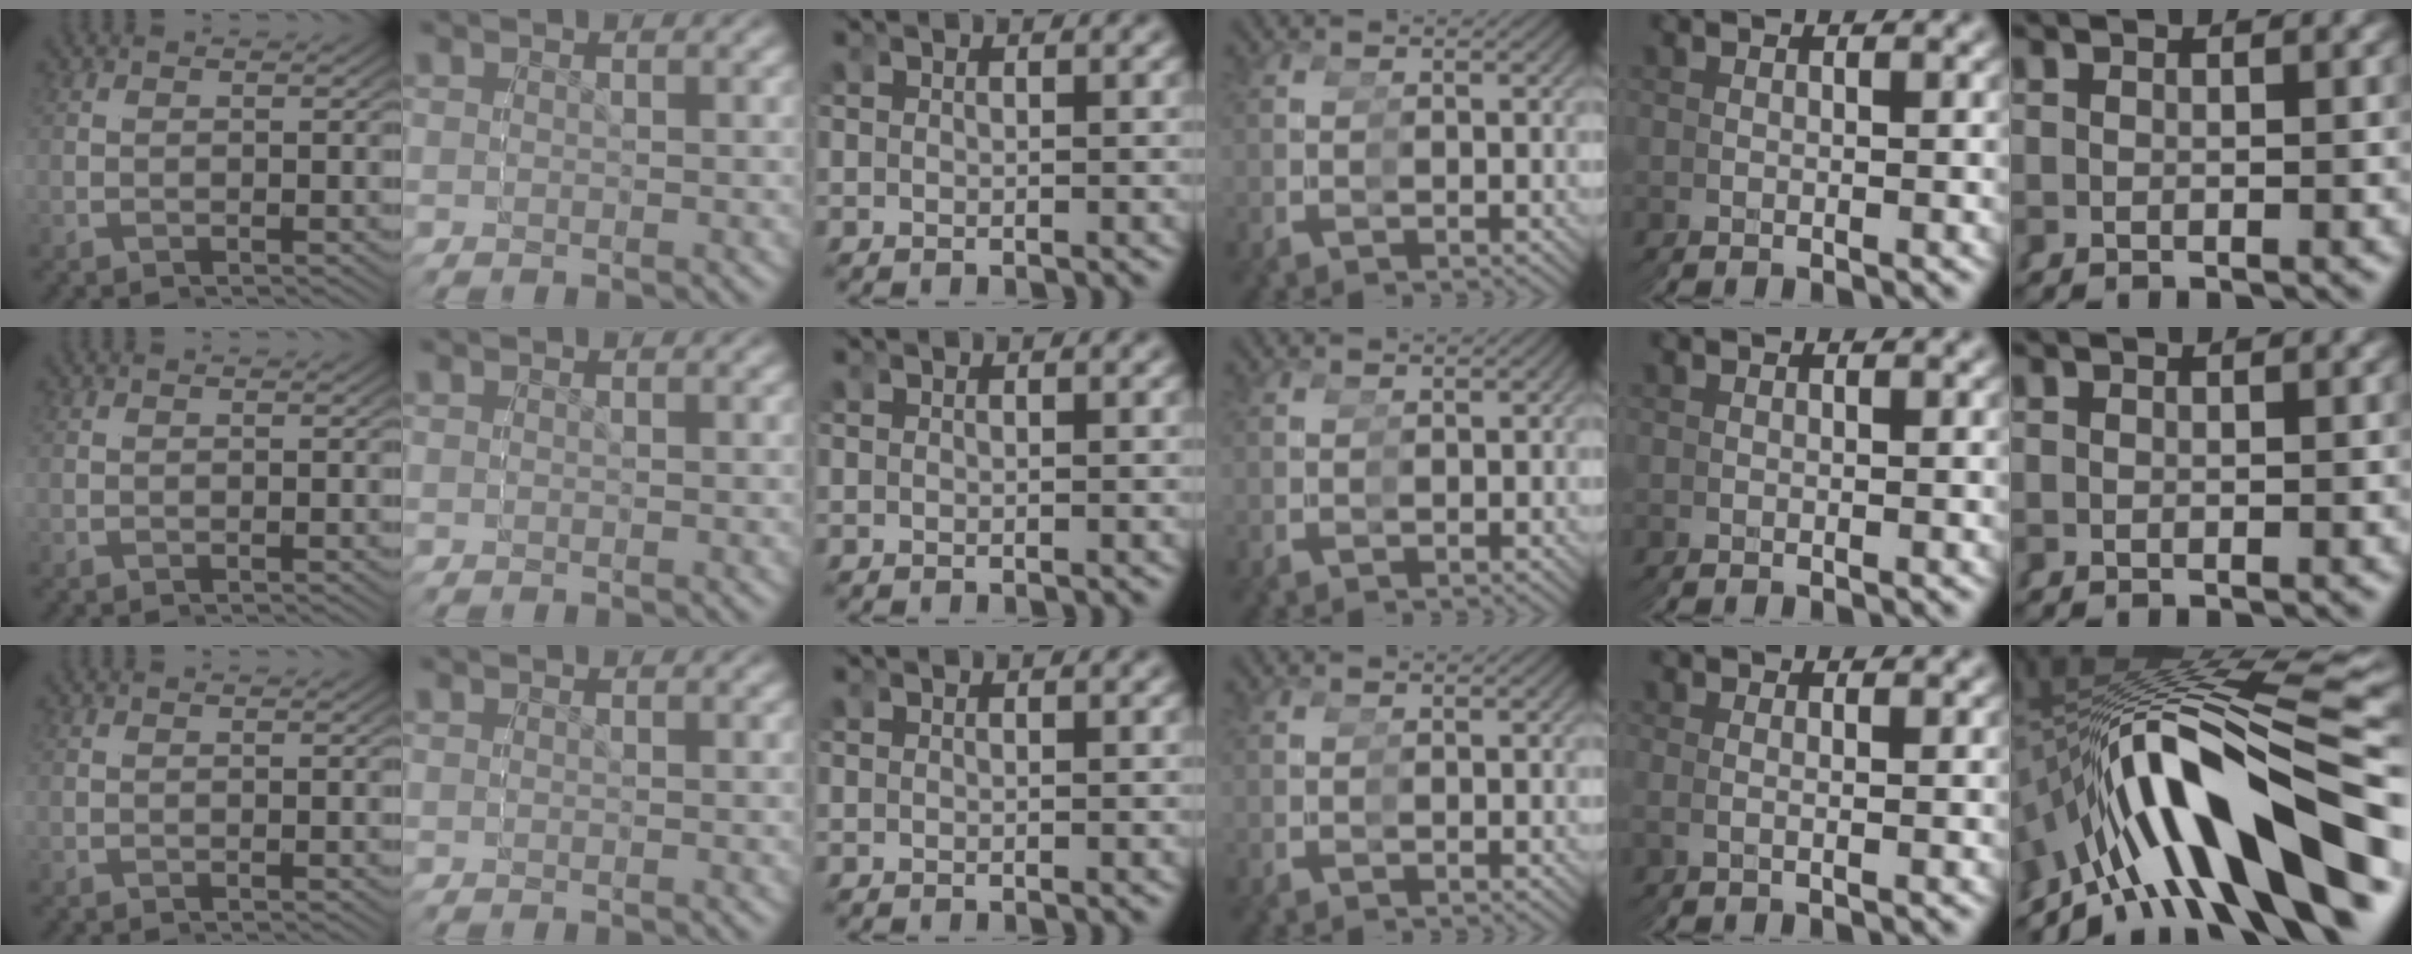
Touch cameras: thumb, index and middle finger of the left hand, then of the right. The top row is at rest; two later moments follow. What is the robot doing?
{"motion": "grasp_and_lifting", "object": "cup"}